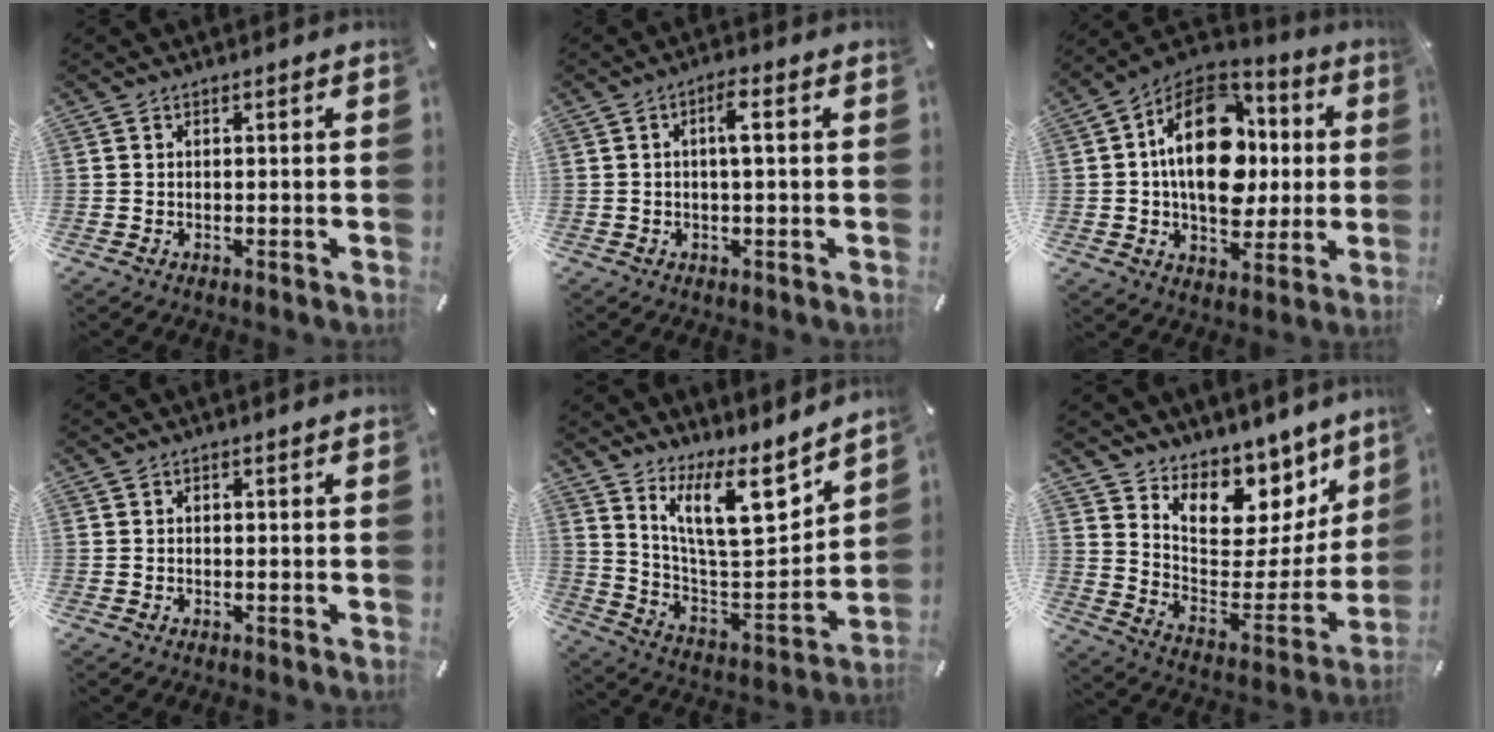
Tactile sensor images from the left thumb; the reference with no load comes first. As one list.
[{"total": 4.1, "force": [0.4, 0.9, 4.0], "torque": [-0.071, 0.005, 0.002]}, {"total": 22.9, "force": [1.8, 15.4, 16.8], "torque": [-0.268, 0.005, 0.034]}, {"total": 0.0}, {"total": 17.8, "force": [10.7, 7.3, 12.2], "torque": [-0.189, -0.068, 0.182]}, {"total": 11.7, "force": [9.4, 6.7, 1.9], "torque": [-0.014, -0.111, 0.165]}]